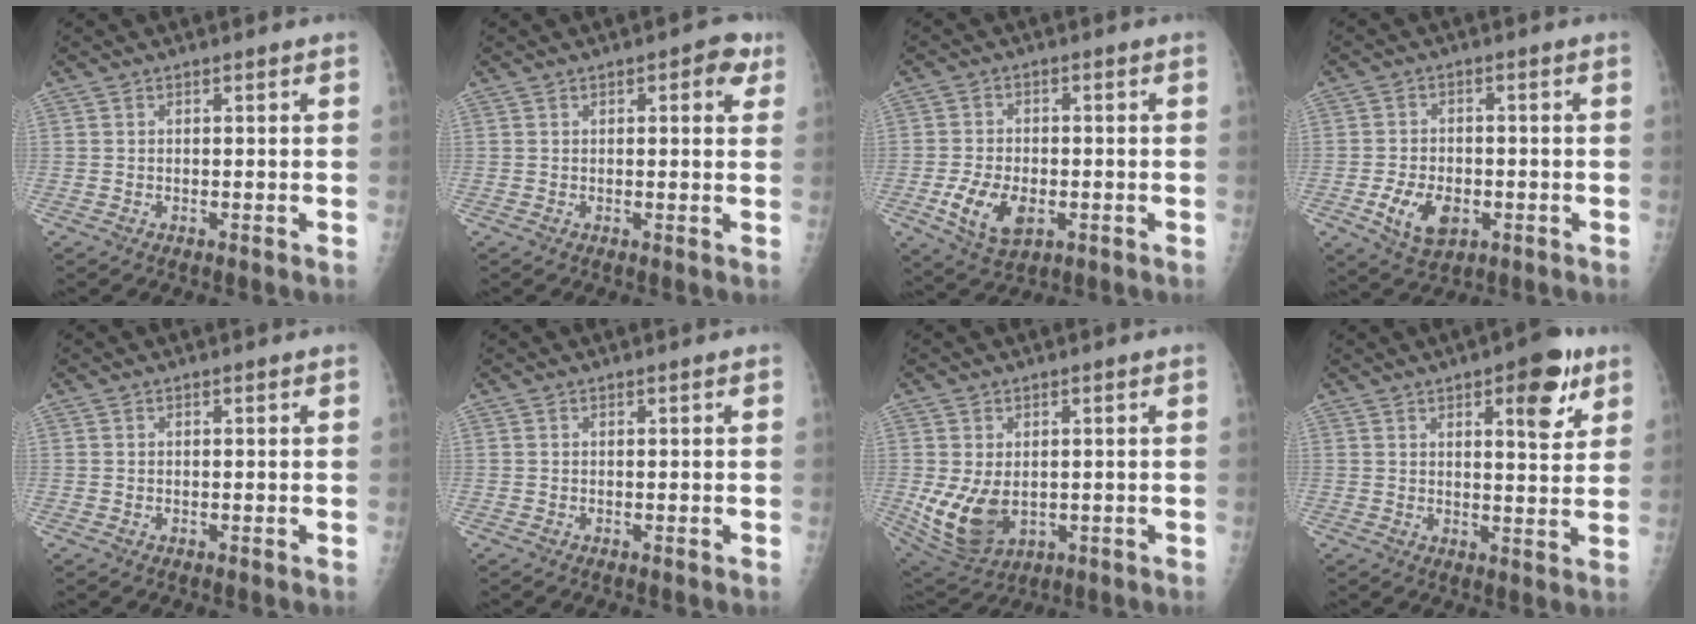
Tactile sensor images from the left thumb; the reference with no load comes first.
{"total": 4.4, "force": [1.9, 2.0, 3.5], "torque": [-0.024, -0.001, 0.014]}
{"total": 9.0, "force": [-2.7, 5.5, 6.6], "torque": [-0.116, -0.002, -0.041]}
{"total": 8.2, "force": [-2.7, 5.3, 5.6], "torque": [-0.088, 0.004, -0.039]}
{"total": 0.0}
{"total": 0.0}
{"total": 10.4, "force": [-0.8, 7.2, 7.5], "torque": [-0.133, -0.014, 0.008]}
{"total": 9.9, "force": [5.0, 3.5, 7.8], "torque": [-0.081, -0.021, 0.062]}